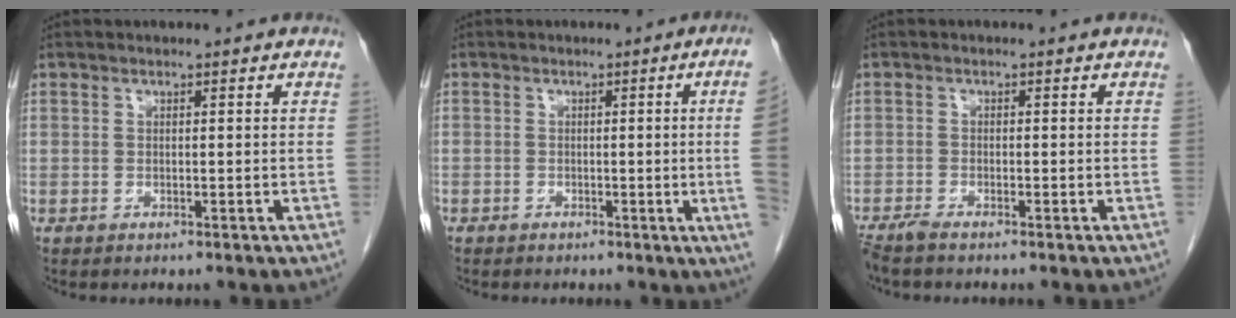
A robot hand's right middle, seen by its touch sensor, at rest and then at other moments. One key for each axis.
{"total": 6.4, "fx": -0.6, "fy": -2.1, "fz": 6.0, "tx": -0.054, "ty": -0.010, "tz": -0.010}
{"total": 2.4, "fx": -2.0, "fy": 0.1, "fz": 1.2, "tx": -0.029, "ty": -0.007, "tz": -0.039}